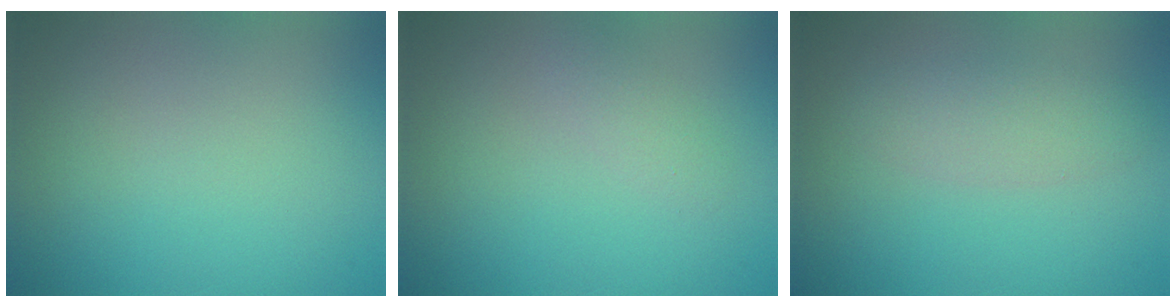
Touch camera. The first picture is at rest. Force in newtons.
{"total": 1.1, "press": 1.1, "slide": 0.1}
{"total": 2.6, "press": 2.6, "slide": 0.2}